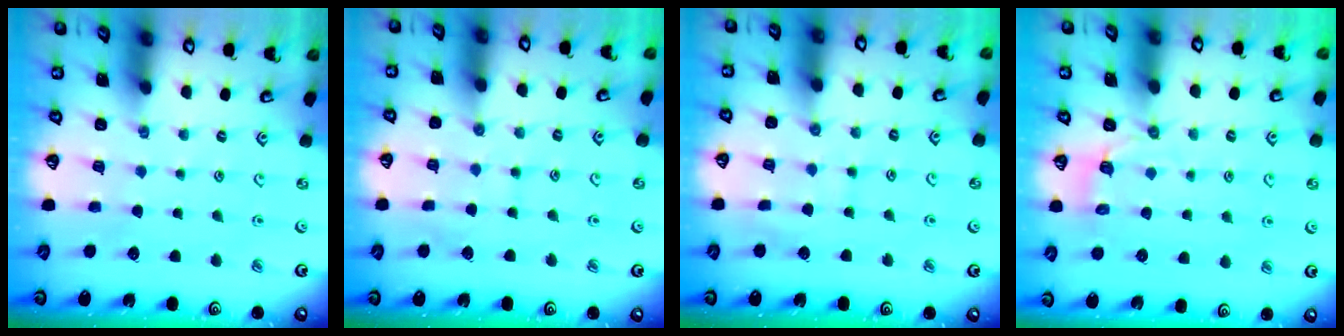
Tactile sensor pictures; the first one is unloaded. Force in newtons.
{"total": 5.4, "press": 5.4, "slide": 0.5}
{"total": 5.8, "press": 5.8, "slide": 0.6}
{"total": 2.9, "press": 2.0, "slide": 2.1}